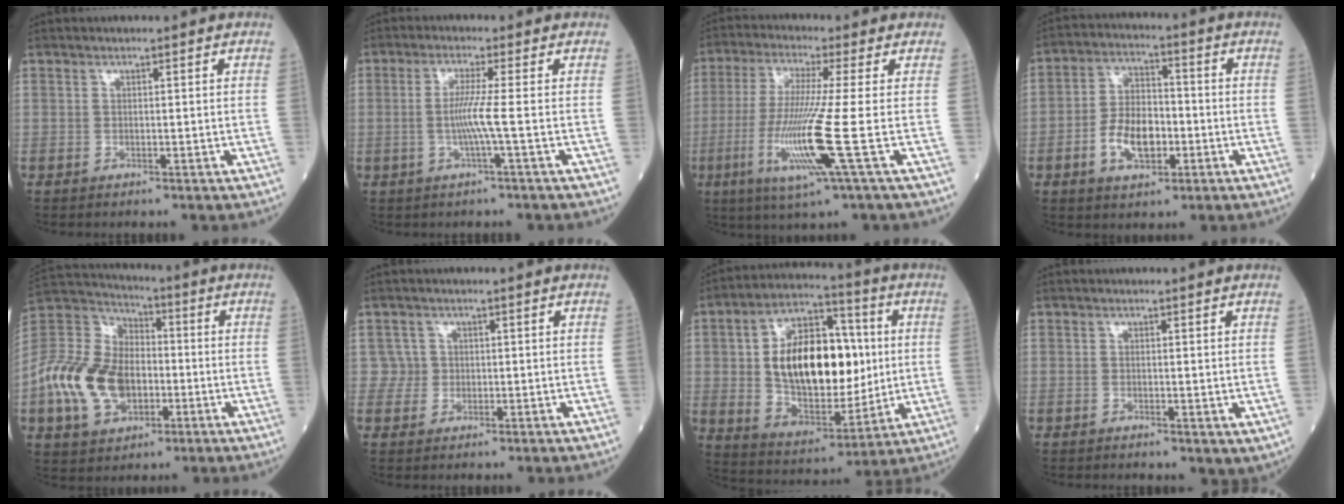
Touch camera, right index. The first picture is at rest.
{"total": 4.2, "force": [-0.5, -1.1, 4.0], "torque": [-0.086, -0.004, -0.009]}
{"total": 11.7, "force": [-3.1, -1.7, 11.2], "torque": [-0.239, -0.027, -0.062]}
{"total": 8.6, "force": [-2.5, 4.6, 6.8], "torque": [-0.136, 0.011, -0.044]}
{"total": 16.1, "force": [-4.0, 10.6, 11.4], "torque": [-0.264, 0.022, -0.068]}
{"total": 1.8, "force": [0.3, 1.8, -0.5], "torque": [0.021, 0.006, 0.002]}
{"total": 19.4, "force": [2.1, 9.8, 16.7], "torque": [-0.297, 0.020, 0.042]}
{"total": 1.9, "force": [-0.1, 0.9, 1.7], "torque": [-0.027, -0.007, 0.004]}